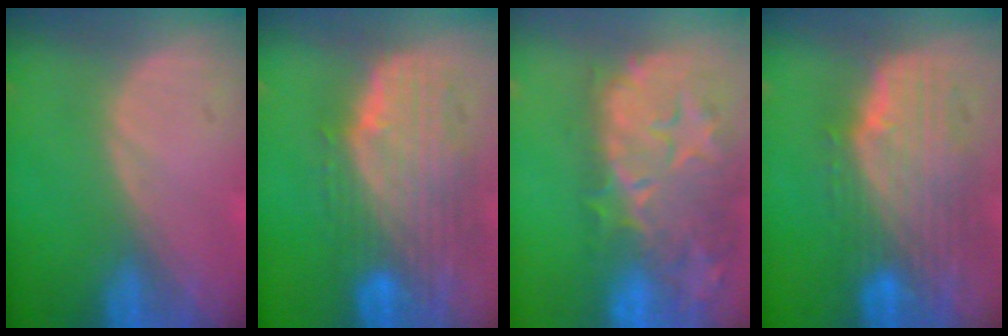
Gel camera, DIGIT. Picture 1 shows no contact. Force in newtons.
{"total": 10.0, "press": 8.9, "slide": 4.6}
{"total": 14.4, "press": 11.8, "slide": 8.2}
{"total": 9.9, "press": 8.8, "slide": 4.5}